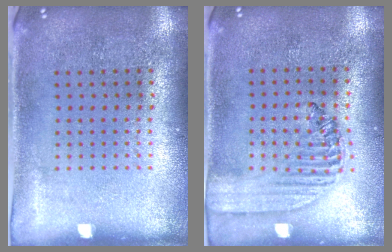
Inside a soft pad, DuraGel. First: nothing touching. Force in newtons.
{"total": 1.5, "press": 1.4, "slide": 0.6}